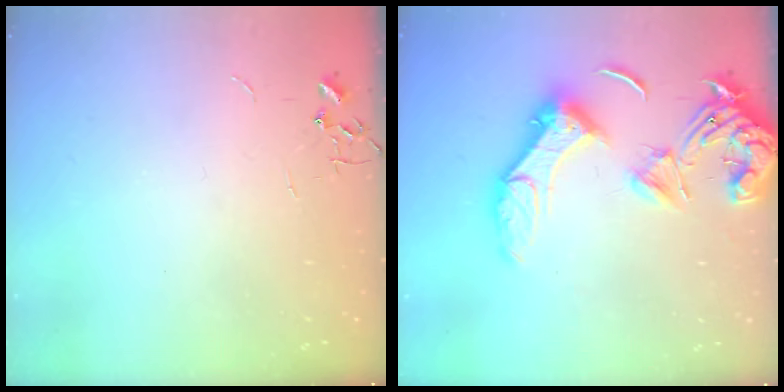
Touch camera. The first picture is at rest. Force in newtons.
{"total": 20.0, "press": 19.8, "slide": 2.9}